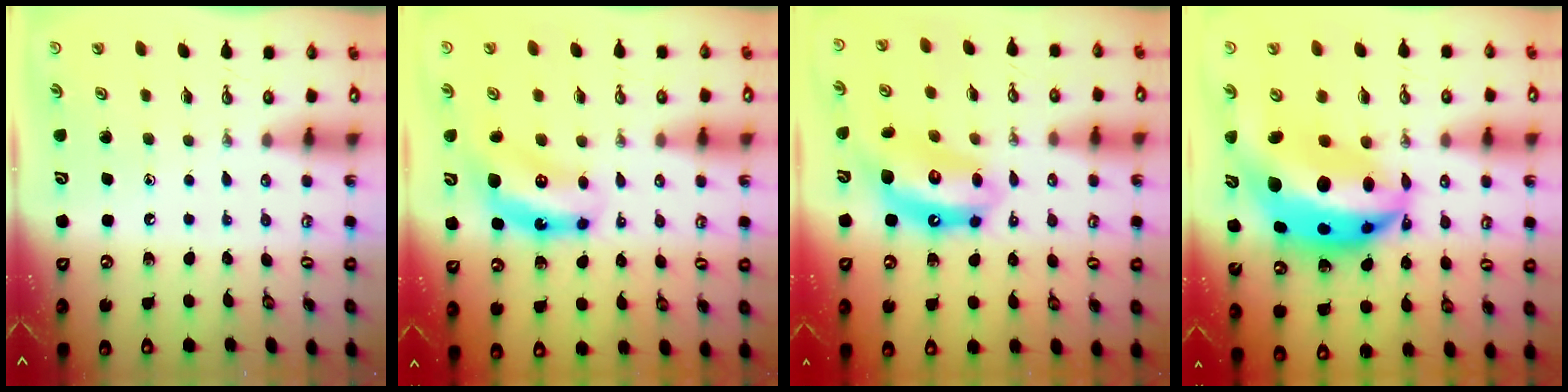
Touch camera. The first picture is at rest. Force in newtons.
{"total": 6.7, "press": 6.7, "slide": 0.4}
{"total": 12.2, "press": 12.2, "slide": 1.1}
{"total": 19.4, "press": 19.4, "slide": 1.6}